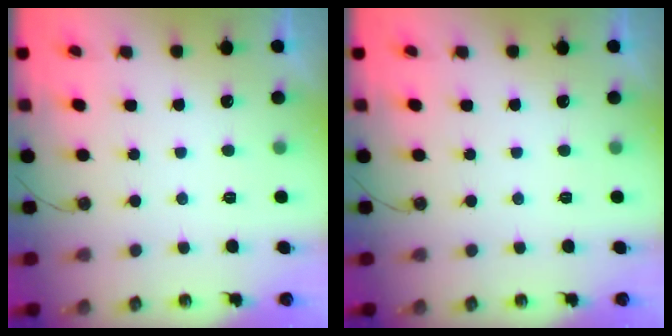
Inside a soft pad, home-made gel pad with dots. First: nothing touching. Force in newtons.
{"total": 0.0}